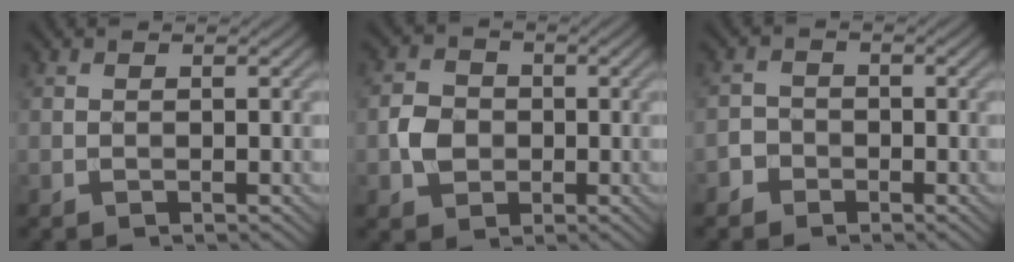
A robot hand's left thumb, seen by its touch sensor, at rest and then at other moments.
{"total": 3.9, "force": [-0.8, 3.3, 1.8], "torque": [-0.039, 0.000, -0.020]}
{"total": 2.1, "force": [-1.3, 1.6, 0.4], "torque": [0.008, 0.003, -0.032]}